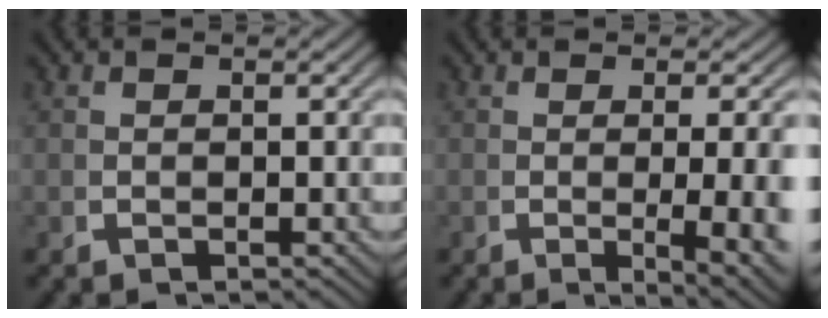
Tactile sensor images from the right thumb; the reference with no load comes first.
{"total": 5.7, "force": [-1.5, 1.8, 5.2], "torque": [-0.078, -0.014, -0.015]}